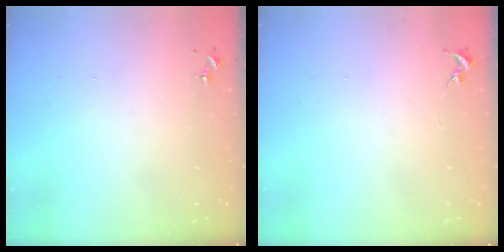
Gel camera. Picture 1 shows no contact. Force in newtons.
{"total": 0.0}